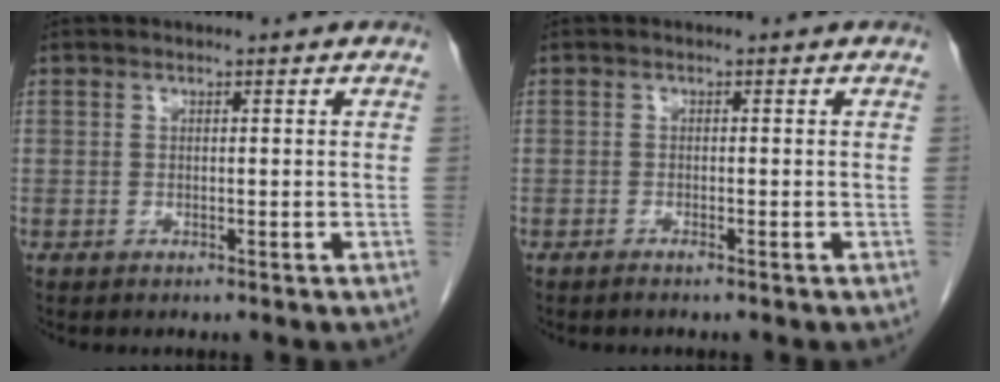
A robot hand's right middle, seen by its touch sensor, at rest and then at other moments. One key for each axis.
{"total": 0.8, "fx": -0.6, "fy": -0.1, "fz": 0.4, "tx": -0.010, "ty": 0.000, "tz": -0.012}